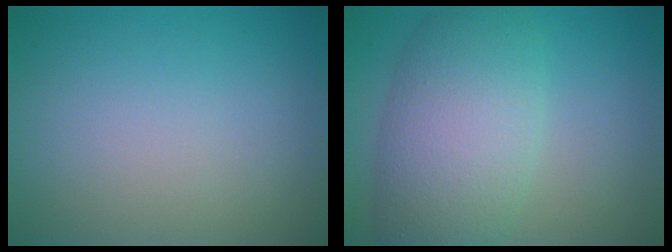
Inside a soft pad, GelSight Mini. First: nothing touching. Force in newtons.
{"total": 7.9, "press": 7.9, "slide": 0.3}